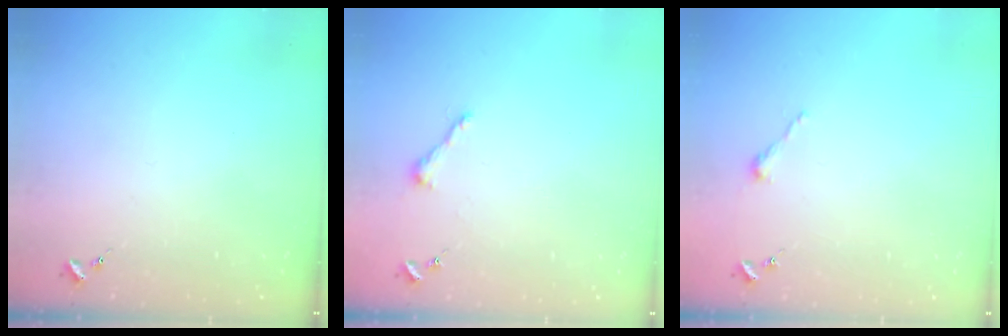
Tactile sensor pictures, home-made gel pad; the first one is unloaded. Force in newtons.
{"total": 3.9, "press": 3.9, "slide": 0.3}
{"total": 2.5, "press": 2.5, "slide": 0.2}